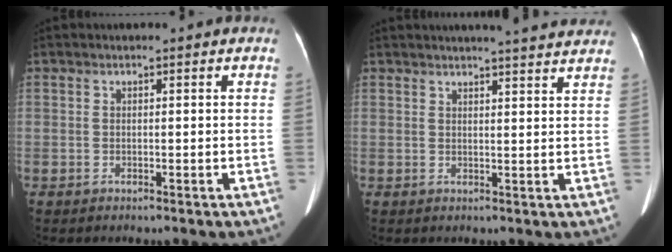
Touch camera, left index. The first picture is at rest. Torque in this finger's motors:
{"motor_torque": [0.22, -0.47, 0.03, 0.04]}